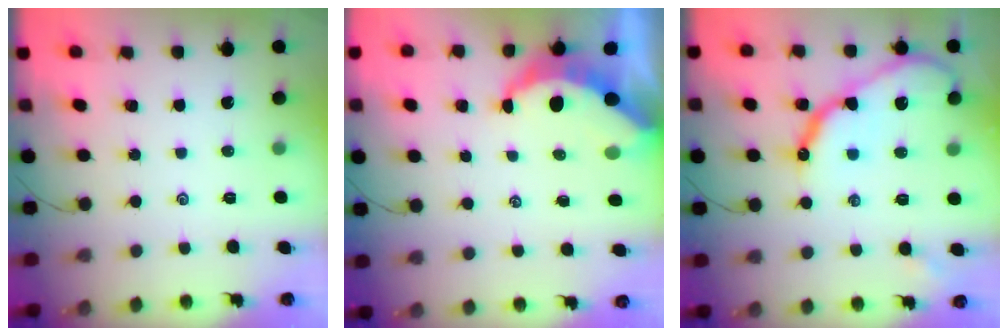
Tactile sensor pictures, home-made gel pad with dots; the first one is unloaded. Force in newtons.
{"total": 6.6, "press": 6.5, "slide": 0.9}
{"total": 14.1, "press": 14.1, "slide": 1.0}